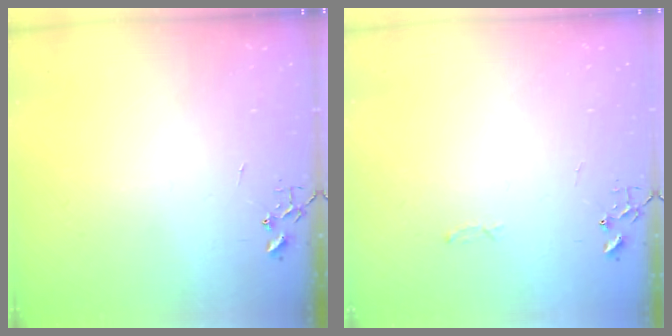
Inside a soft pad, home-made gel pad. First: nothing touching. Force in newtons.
{"total": 2.8, "press": 2.8, "slide": 0.4}